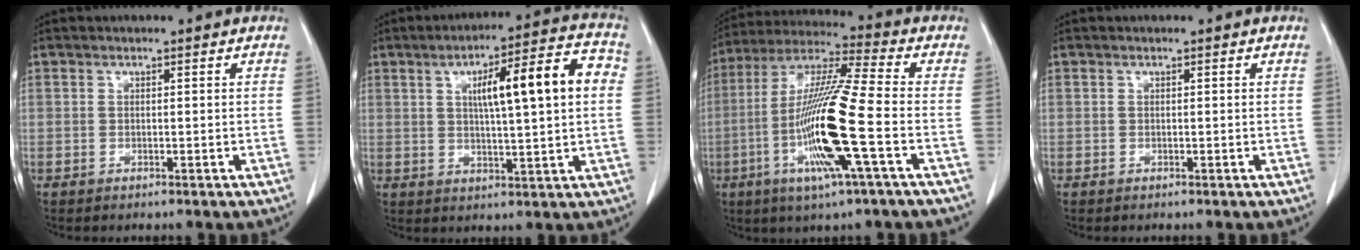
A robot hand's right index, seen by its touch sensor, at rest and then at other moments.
{"total": 13.3, "force": [2.7, 1.6, 13.0], "torque": [-0.191, 0.029, 0.039]}
{"total": 16.7, "force": [-4.6, -0.2, 16.1], "torque": [-0.327, -0.014, -0.096]}
{"total": 0.0}